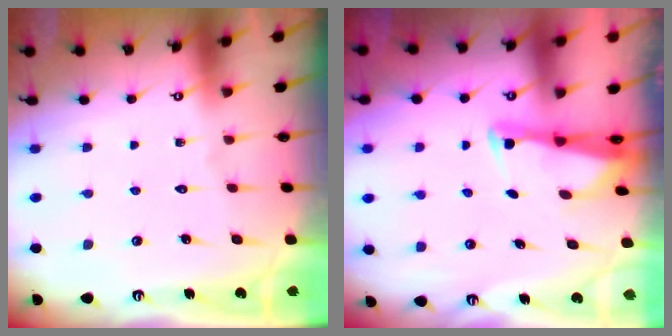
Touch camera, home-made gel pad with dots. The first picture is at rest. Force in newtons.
{"total": 2.8, "press": 2.7, "slide": 0.6}